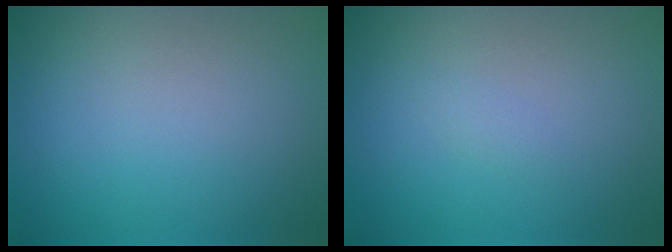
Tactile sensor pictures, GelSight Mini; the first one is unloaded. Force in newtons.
{"total": 0.6, "press": 0.6, "slide": 0.1}